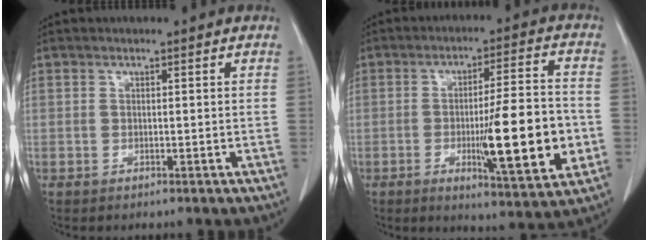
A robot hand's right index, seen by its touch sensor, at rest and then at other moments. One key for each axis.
{"total": 15.2, "fx": -3.2, "fy": 1.5, "fz": 14.8, "tx": -0.219, "ty": -0.010, "tz": -0.045}